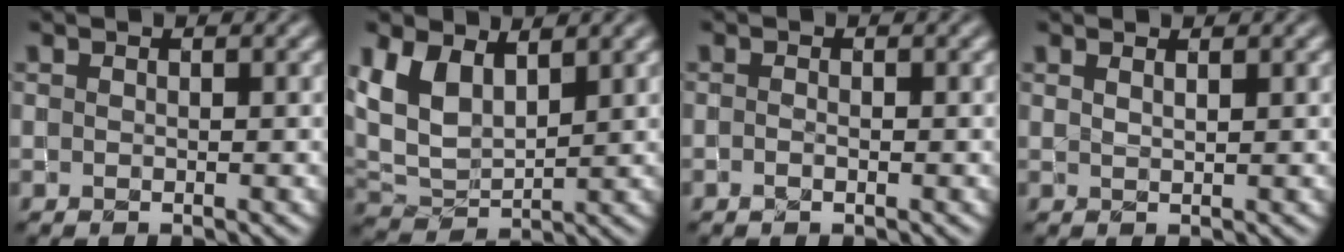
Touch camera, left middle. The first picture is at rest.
{"total": 5.5, "force": [2.5, 3.2, 3.8], "torque": [-0.088, -0.002, 0.046]}
{"total": 0.6, "force": [-0.3, 0.2, 0.5], "torque": [-0.012, -0.002, -0.008]}
{"total": 0.9, "force": [0.7, 0.2, 0.5], "torque": [-0.004, 0.000, 0.008]}